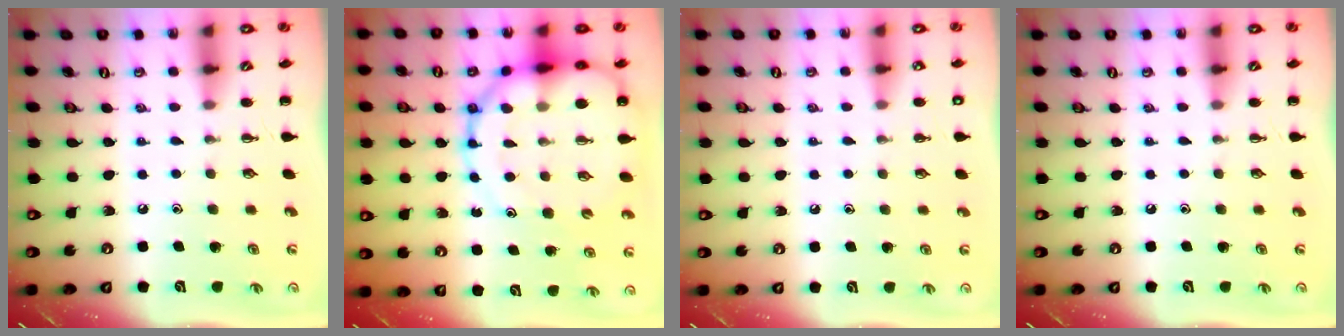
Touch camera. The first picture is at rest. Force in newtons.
{"total": 20.6, "press": 20.2, "slide": 4.4}
{"total": 3.7, "press": 2.5, "slide": 2.7}
{"total": 0.0}